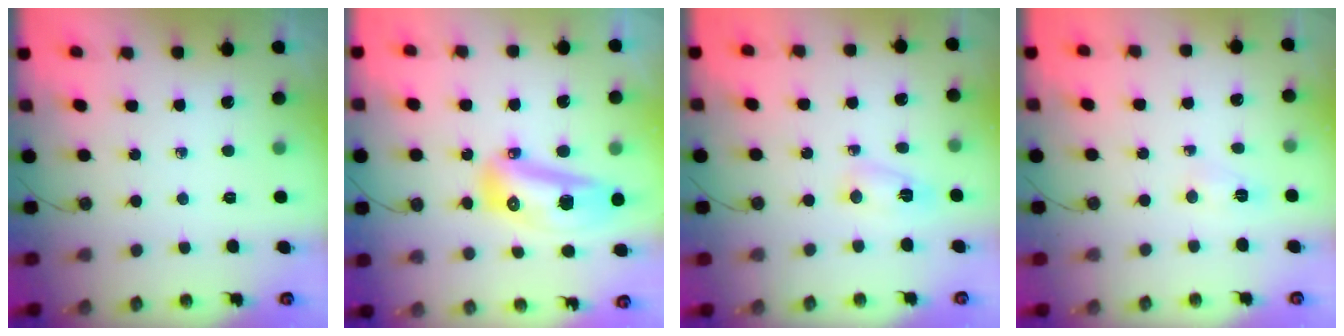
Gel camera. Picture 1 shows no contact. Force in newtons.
{"total": 14.0, "press": 13.9, "slide": 1.8}
{"total": 3.0, "press": 2.9, "slide": 0.6}
{"total": 3.1, "press": 3.1, "slide": 0.6}